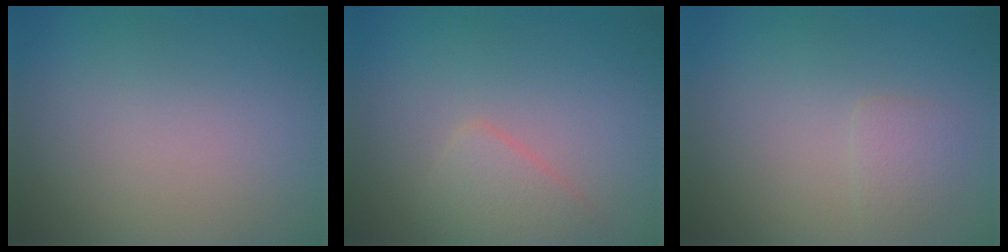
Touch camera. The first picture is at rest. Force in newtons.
{"total": 2.2, "press": 2.1, "slide": 0.2}
{"total": 1.3, "press": 1.3, "slide": 0.1}